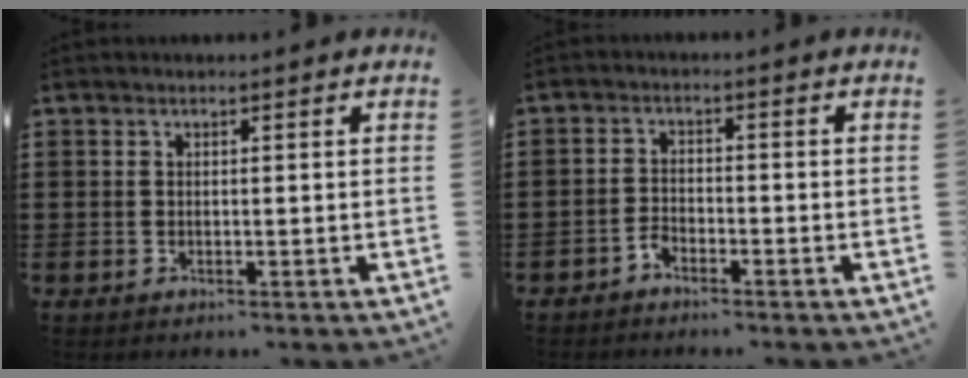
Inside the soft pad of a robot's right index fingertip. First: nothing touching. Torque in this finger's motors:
{"motor_torque": [-0.45, 0.67, 0.00, 0.00]}